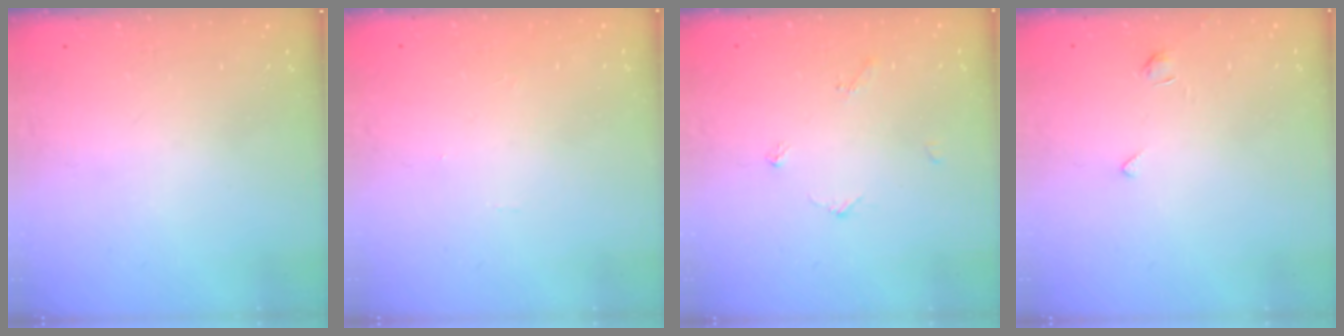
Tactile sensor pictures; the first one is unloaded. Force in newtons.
{"total": 0.0}
{"total": 2.8, "press": 2.8, "slide": 0.4}
{"total": 1.9, "press": 1.8, "slide": 0.4}